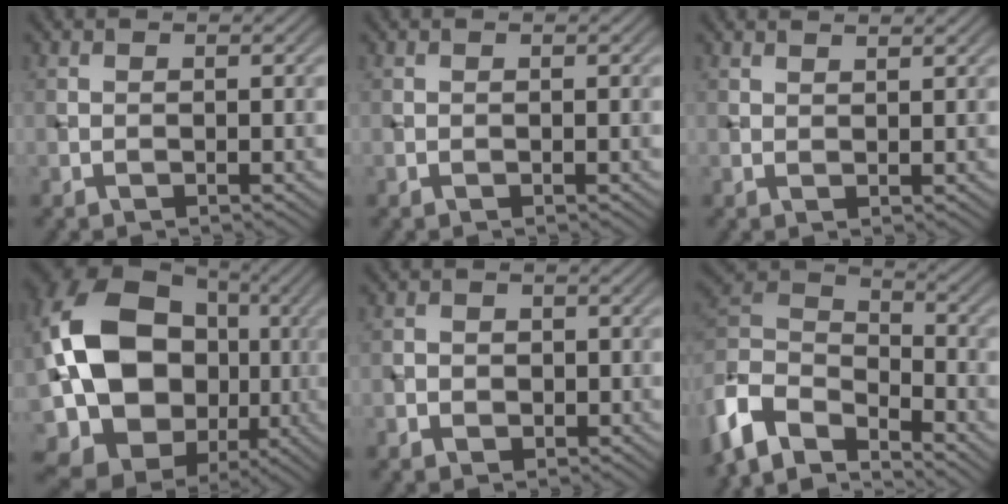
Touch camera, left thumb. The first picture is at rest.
{"total": 0.0}
{"total": 1.4, "force": [1.3, 0.1, 0.6], "torque": [-0.015, -0.002, 0.022]}
{"total": 20.1, "force": [-0.5, 15.4, 12.8], "torque": [-0.272, -0.012, 0.001]}
{"total": 2.1, "force": [-0.6, 1.9, 0.8], "torque": [-0.008, -0.002, -0.013]}
{"total": 7.9, "force": [-4.9, 3.8, 4.8], "torque": [-0.101, 0.004, -0.113]}